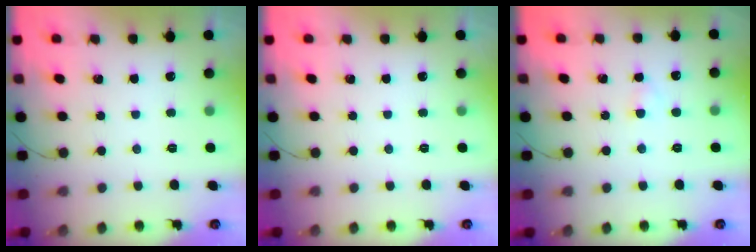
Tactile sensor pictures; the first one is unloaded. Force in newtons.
{"total": 0.0}
{"total": 1.8, "press": 1.5, "slide": 0.9}